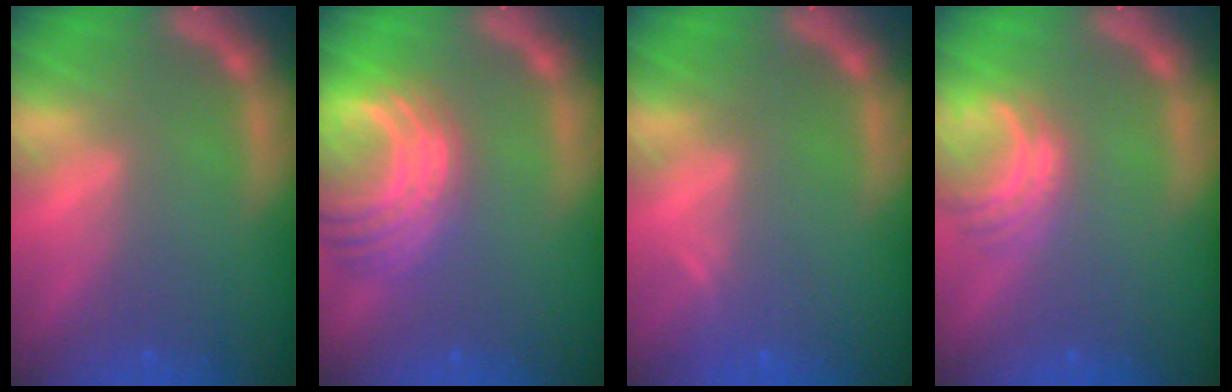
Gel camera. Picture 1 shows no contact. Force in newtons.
{"total": 9.0}
{"total": 0.9}
{"total": 3.4}